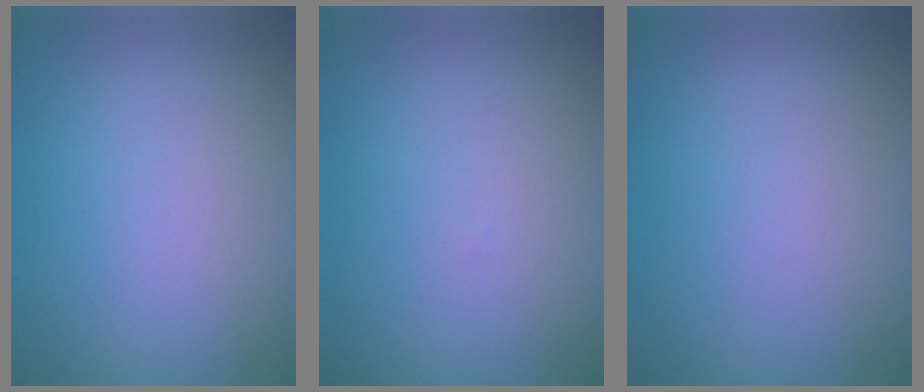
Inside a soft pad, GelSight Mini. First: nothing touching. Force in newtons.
{"total": 0.0}
{"total": 0.0}